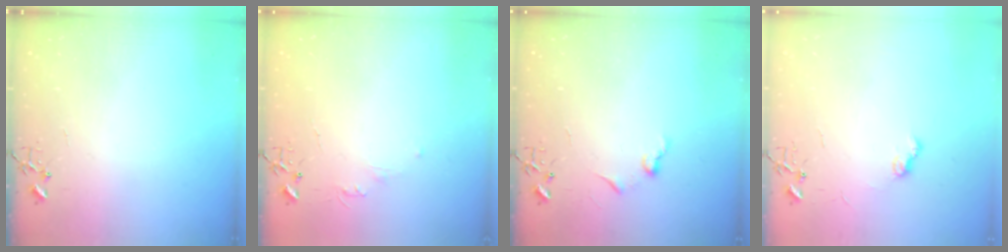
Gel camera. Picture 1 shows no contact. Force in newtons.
{"total": 4.0, "press": 3.9, "slide": 0.6}
{"total": 6.3, "press": 6.3, "slide": 0.5}
{"total": 6.4, "press": 6.4, "slide": 0.8}